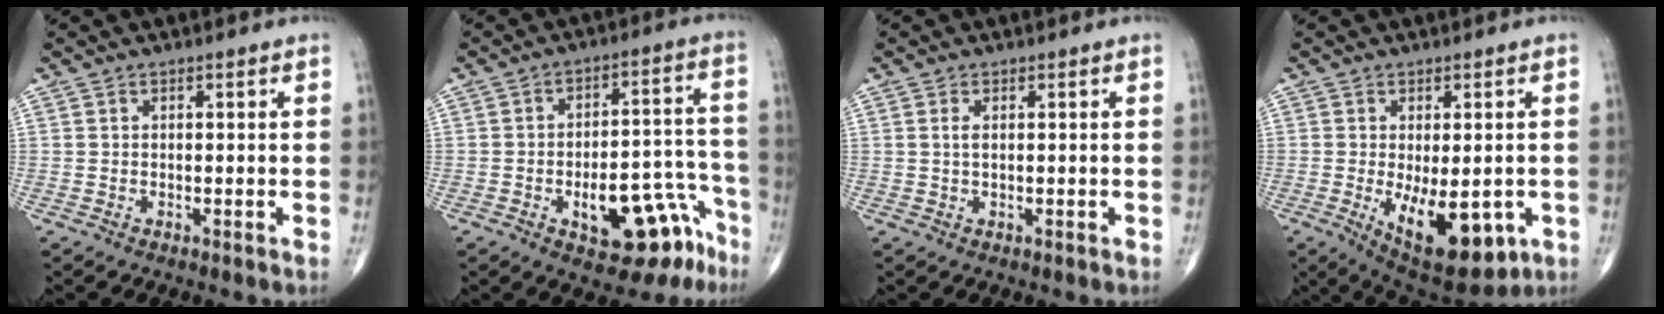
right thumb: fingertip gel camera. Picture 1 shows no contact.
{"total": 15.1, "force": [-8.1, 7.0, 10.7], "torque": [-0.106, 0.083, -0.101]}
{"total": 1.4, "force": [0.3, 0.6, 1.2], "torque": [-0.031, 0.002, 0.010]}
{"total": 13.7, "force": [-3.8, 6.2, 11.6], "torque": [-0.157, -0.019, -0.036]}